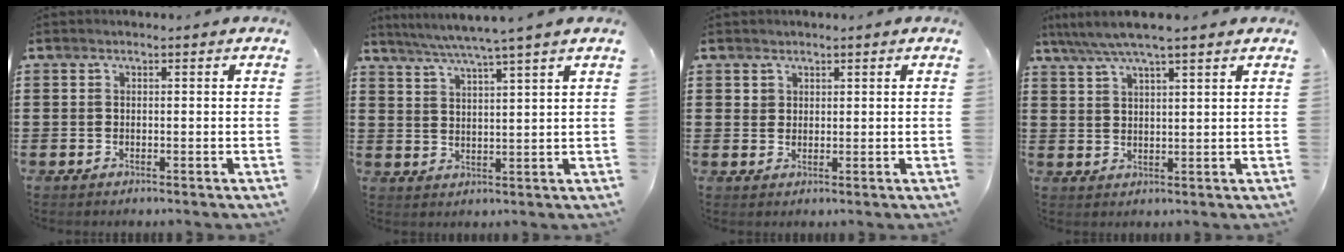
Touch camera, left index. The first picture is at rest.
{"total": 4.9, "force": [4.2, -1.1, 2.3], "torque": [-0.056, -0.021, 0.072]}
{"total": 1.7, "force": [1.3, 1.1, 0.0], "torque": [-0.004, 0.003, 0.027]}
{"total": 4.8, "force": [3.8, 0.1, 2.9], "torque": [-0.066, -0.009, 0.067]}